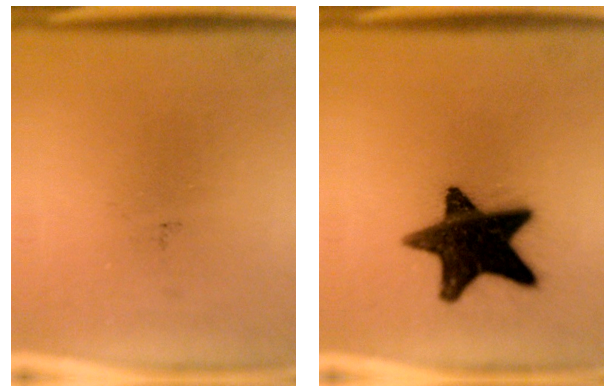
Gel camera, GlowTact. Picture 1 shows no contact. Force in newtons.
{"total": 17.6}